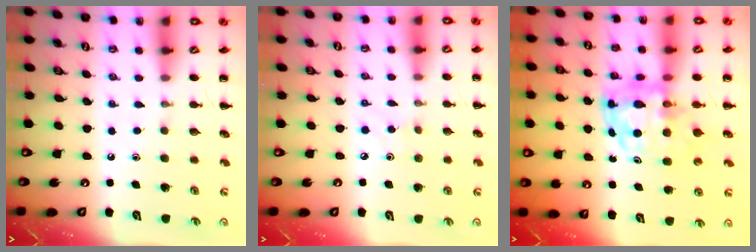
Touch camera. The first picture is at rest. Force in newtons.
{"total": 2.7, "press": 2.5, "slide": 0.9}
{"total": 7.0, "press": 6.7, "slide": 2.0}